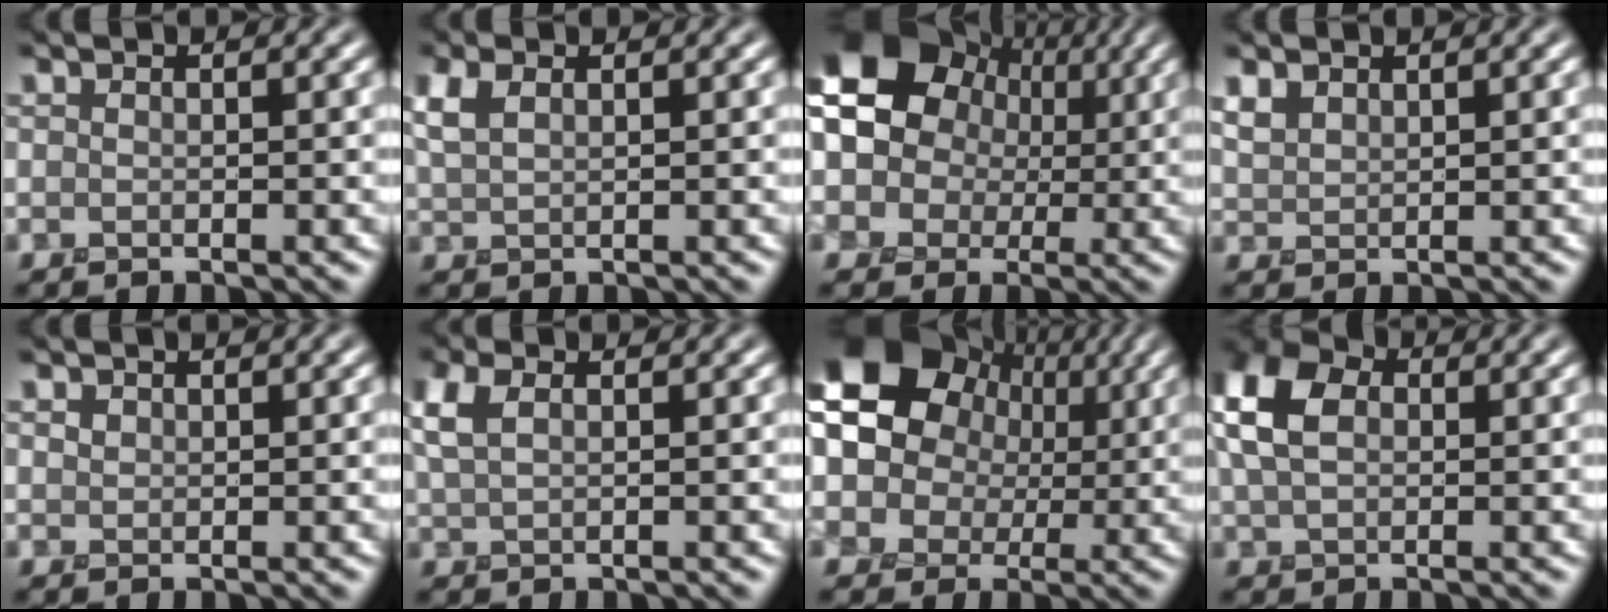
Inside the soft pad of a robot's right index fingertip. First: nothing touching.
{"total": 2.6, "force": [1.3, 1.2, 1.9], "torque": [-0.051, 0.006, 0.029]}
{"total": 15.2, "force": [4.0, 12.9, 7.0], "torque": [-0.154, 0.032, 0.038]}
{"total": 1.7, "force": [1.2, 0.9, 0.8], "torque": [-0.024, 0.002, 0.029]}
{"total": 0.7, "force": [0.4, 0.5, 0.2], "torque": [-0.004, -0.002, 0.007]}
{"total": 3.0, "force": [1.2, 1.5, 2.4], "torque": [-0.061, 0.006, 0.025]}
{"total": 16.5, "force": [5.1, 13.3, 8.4], "torque": [-0.176, 0.036, 0.065]}
{"total": 7.4, "force": [1.8, 4.9, 5.2], "torque": [-0.134, 0.020, 0.026]}